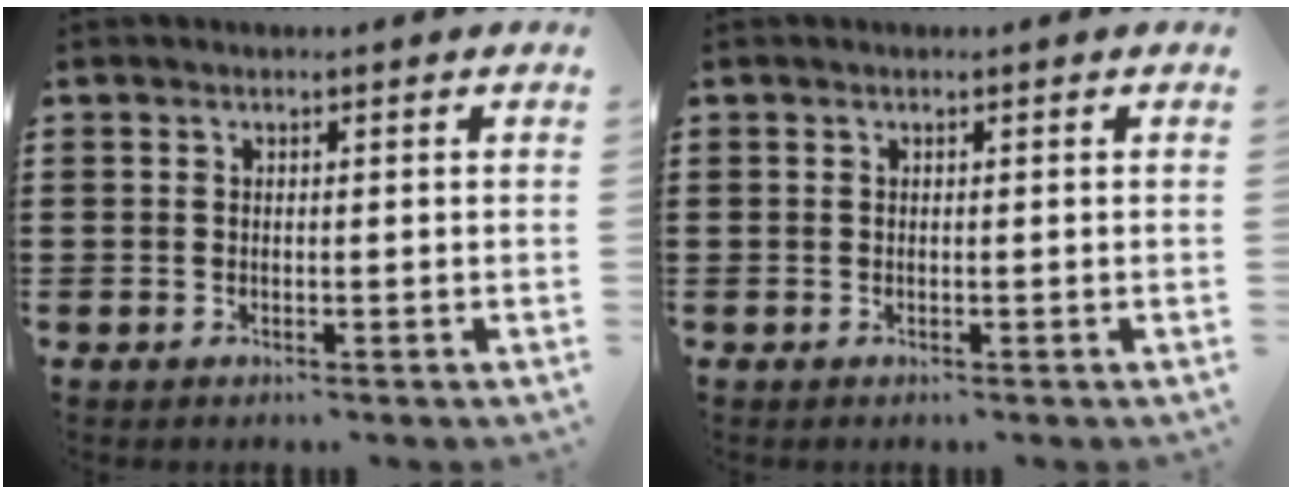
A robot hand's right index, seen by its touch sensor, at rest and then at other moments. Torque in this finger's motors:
{"motor_torque": [-0.21, 0.08, 0.00, 0.00]}